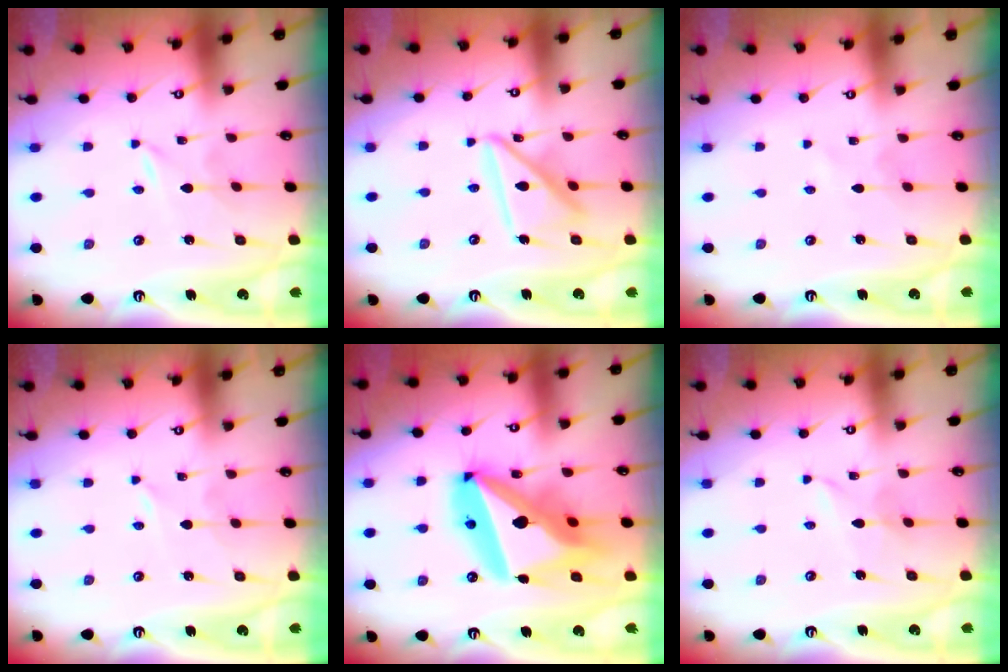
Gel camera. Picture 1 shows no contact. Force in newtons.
{"total": 14.5, "press": 14.4, "slide": 1.5}
{"total": 0.0}
{"total": 0.5, "press": 0.5, "slide": 0.1}
{"total": 25.5, "press": 25.3, "slide": 3.1}
{"total": 2.4, "press": 2.4, "slide": 0.2}